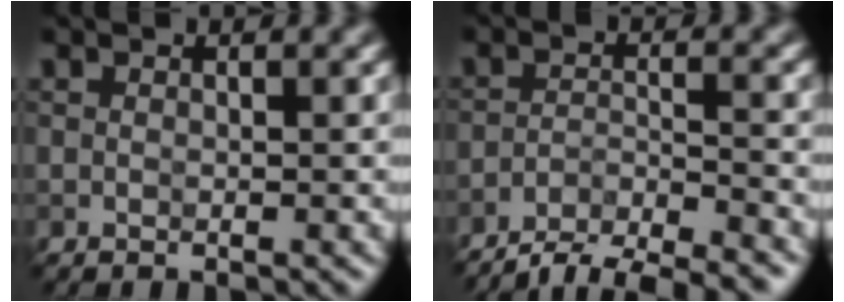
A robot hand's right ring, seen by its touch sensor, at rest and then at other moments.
{"total": 5.8, "force": [-5.2, 1.0, 2.4], "torque": [-0.042, -0.005, -0.088]}